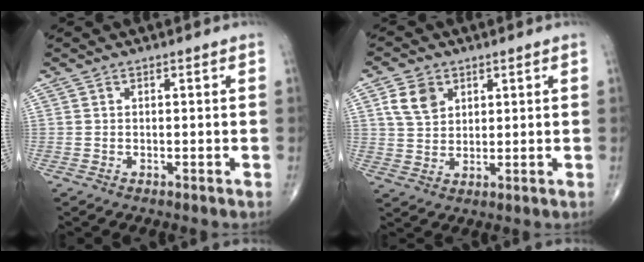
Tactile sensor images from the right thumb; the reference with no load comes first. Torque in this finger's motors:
{"motor_torque": [-0.11, 0.16, 0.13, -0.11, 0.02]}